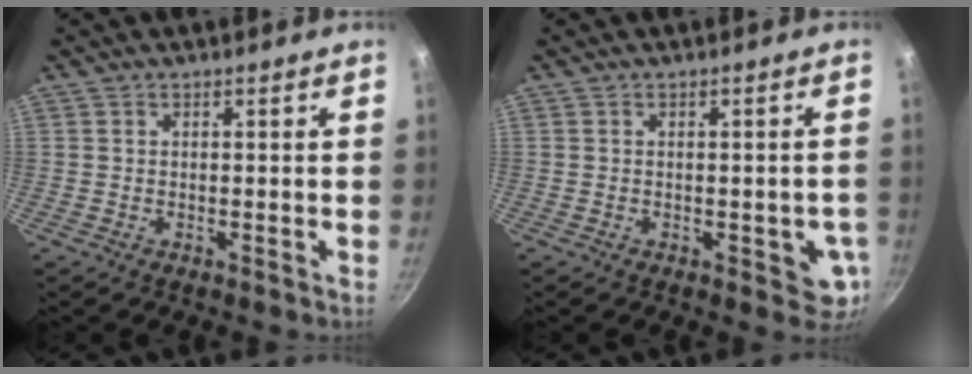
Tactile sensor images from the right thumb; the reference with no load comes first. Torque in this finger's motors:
{"motor_torque": [2.63, 2.38, 0.88, -0.39, 0.12]}